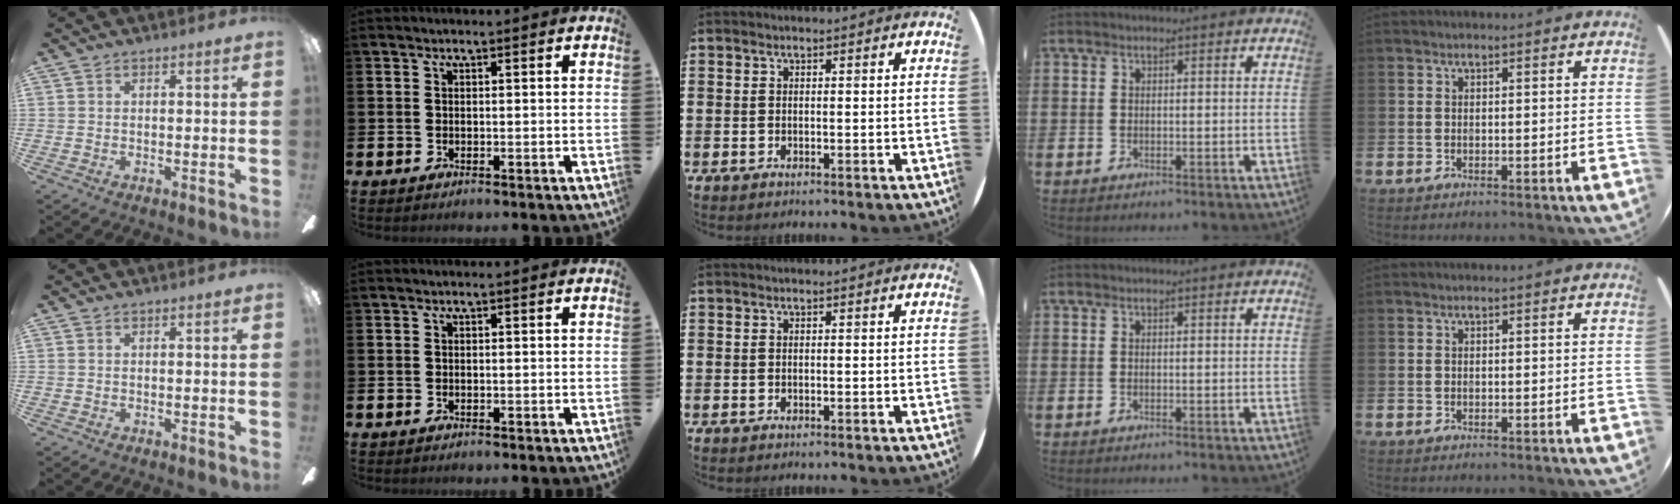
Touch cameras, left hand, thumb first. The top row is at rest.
{}